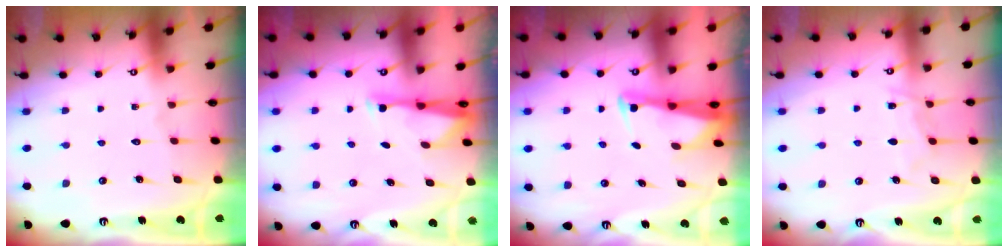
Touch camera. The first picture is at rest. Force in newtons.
{"total": 2.9, "press": 2.8, "slide": 0.5}
{"total": 2.5, "press": 2.5, "slide": 0.5}
{"total": 5.6, "press": 5.6, "slide": 0.4}